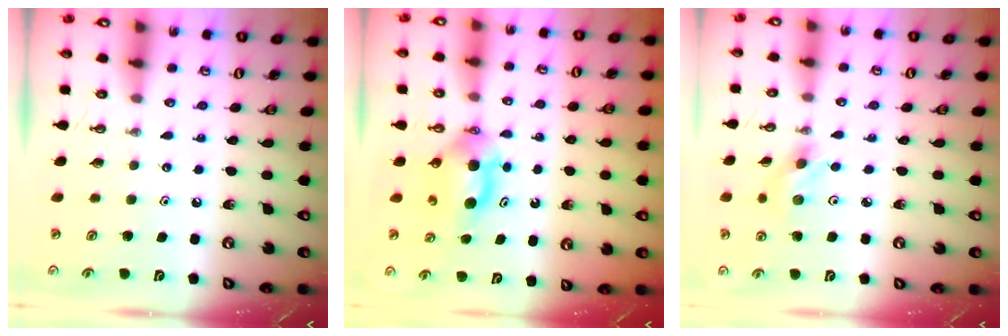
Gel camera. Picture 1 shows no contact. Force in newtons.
{"total": 5.8, "press": 5.6, "slide": 1.4}
{"total": 3.6, "press": 3.5, "slide": 1.0}